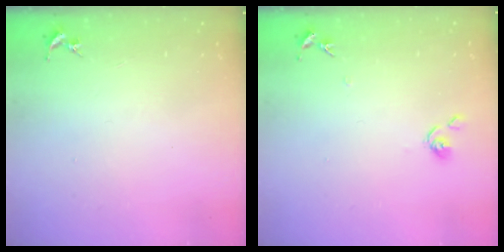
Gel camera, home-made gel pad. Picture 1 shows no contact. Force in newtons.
{"total": 6.7, "press": 6.7, "slide": 0.6}